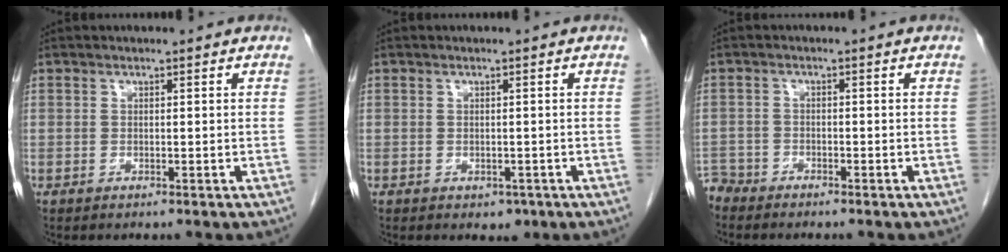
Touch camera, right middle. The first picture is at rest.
{"total": 1.5, "force": [-0.7, 1.1, 0.8], "torque": [-0.009, 0.001, -0.001]}
{"total": 3.0, "force": [-2.9, 0.7, -0.4], "torque": [0.008, -0.006, -0.057]}